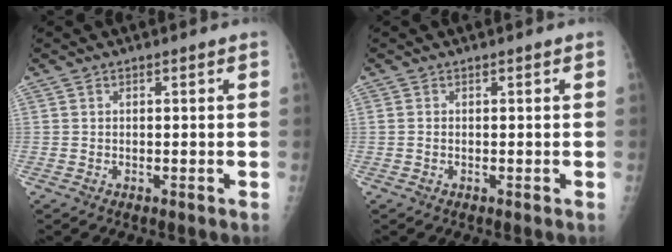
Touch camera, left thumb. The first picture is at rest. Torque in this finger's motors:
{"motor_torque": [0.04, -0.15, -0.13, -0.01, -0.01]}